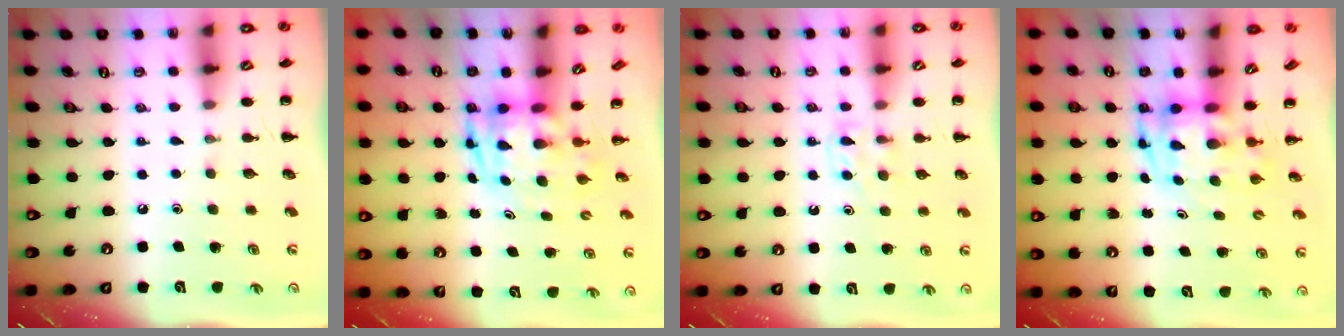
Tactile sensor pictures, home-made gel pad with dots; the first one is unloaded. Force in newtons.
{"total": 3.2, "press": 3.1, "slide": 0.8}
{"total": 3.3, "press": 3.0, "slide": 1.3}
{"total": 3.5, "press": 3.4, "slide": 0.7}